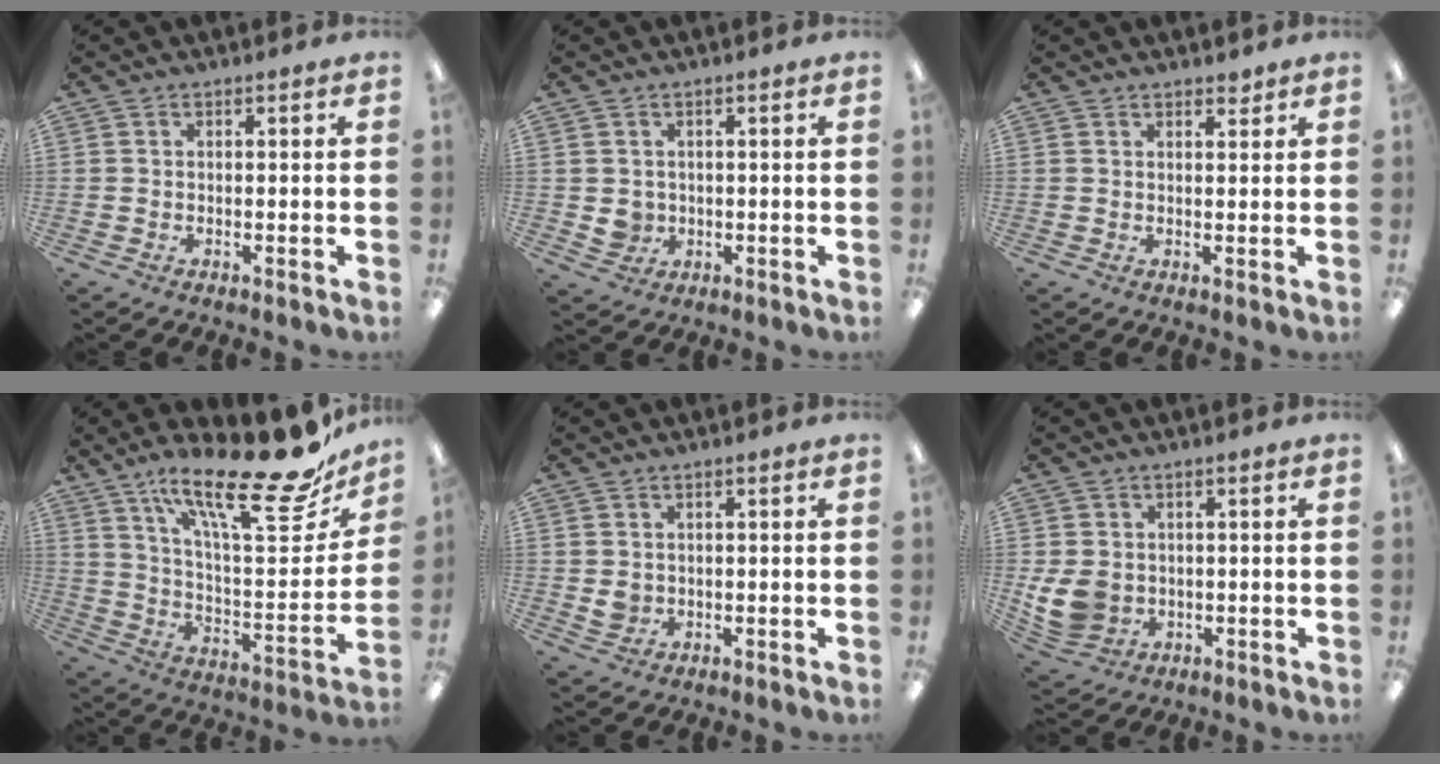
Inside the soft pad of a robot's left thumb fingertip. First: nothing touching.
{"total": 3.3, "force": [0.3, 3.2, 0.8], "torque": [-0.011, 0.003, 0.005]}
{"total": 1.9, "force": [1.7, 0.6, 0.4], "torque": [0.008, -0.009, 0.029]}
{"total": 26.7, "force": [19.0, 6.9, 17.4], "torque": [-0.264, -0.129, 0.308]}
{"total": 2.4, "force": [0.5, 2.2, 0.7], "torque": [0.000, -0.003, 0.007]}
{"total": 7.9, "force": [0.1, 6.8, 4.0], "torque": [-0.086, 0.009, 0.006]}